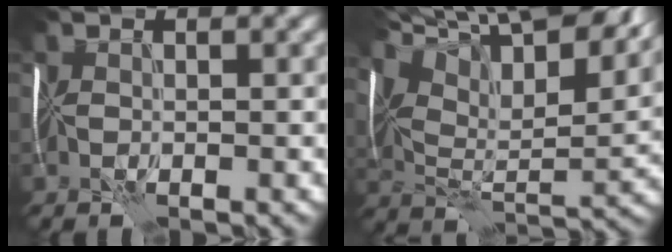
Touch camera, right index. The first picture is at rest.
{"total": 14.7, "force": [9.6, 5.1, 9.9], "torque": [-0.181, 0.046, 0.160]}